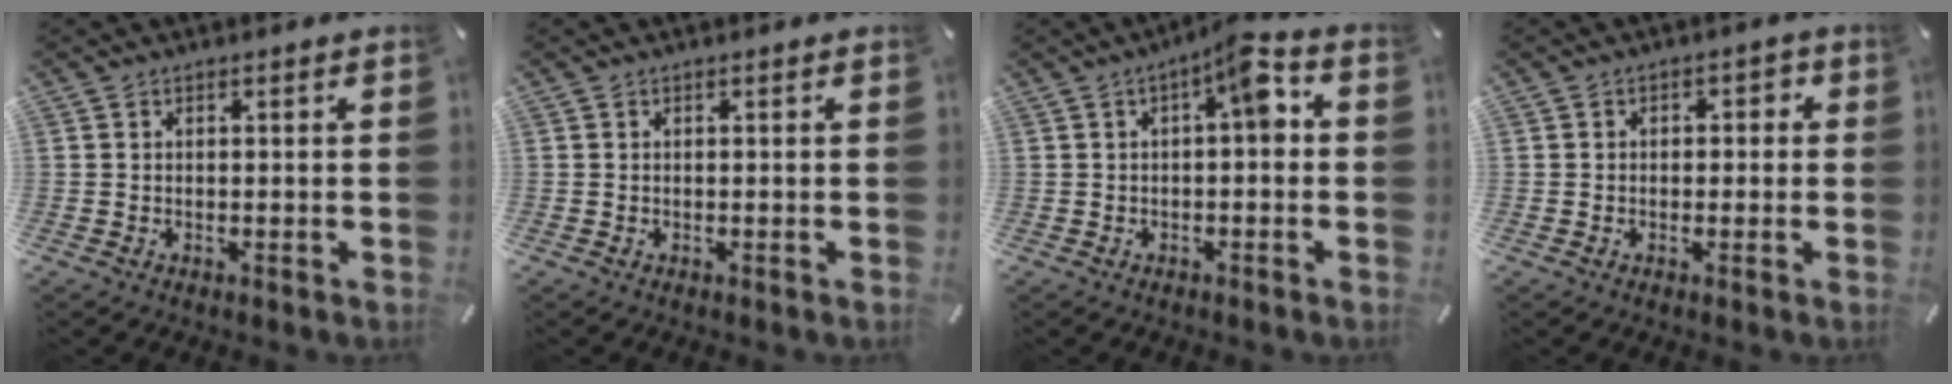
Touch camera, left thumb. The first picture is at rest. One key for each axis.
{"total": 0.0}
{"total": 7.3, "fx": 0.8, "fy": 2.7, "fz": 6.8, "tx": -0.096, "ty": -0.001, "tz": 0.005}
{"total": 2.0, "fx": -0.8, "fy": 1.5, "fz": 1.1, "tx": -0.021, "ty": 0.013, "tz": -0.018}